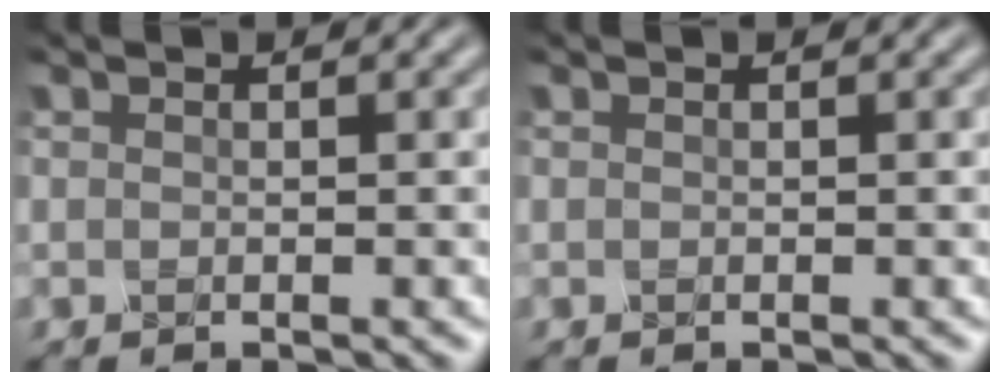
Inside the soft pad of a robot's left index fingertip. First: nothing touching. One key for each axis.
{"total": 0.0}